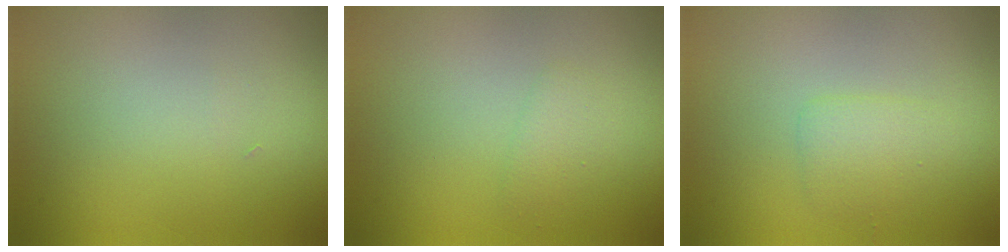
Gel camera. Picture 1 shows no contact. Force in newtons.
{"total": 1.0, "press": 1.0, "slide": 0.1}
{"total": 1.6, "press": 1.6, "slide": 0.0}